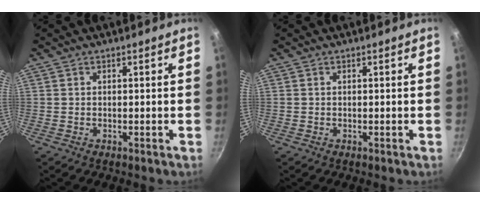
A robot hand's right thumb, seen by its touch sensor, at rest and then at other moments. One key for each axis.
{"total": 0.0}